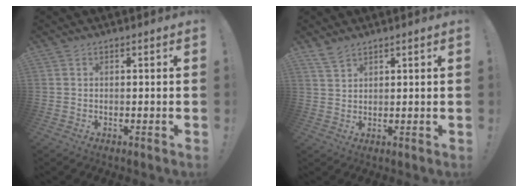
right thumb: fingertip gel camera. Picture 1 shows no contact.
{"total": 3.8, "force": [3.3, 1.3, 1.3], "torque": [-0.014, -0.020, 0.060]}